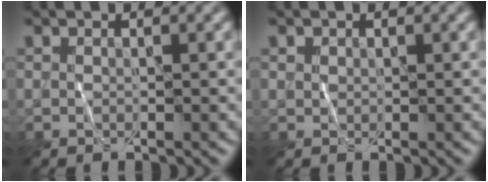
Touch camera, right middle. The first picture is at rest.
{"total": 0.6, "force": [0.4, 0.5, 0.1], "torque": [0.004, -0.001, 0.006]}